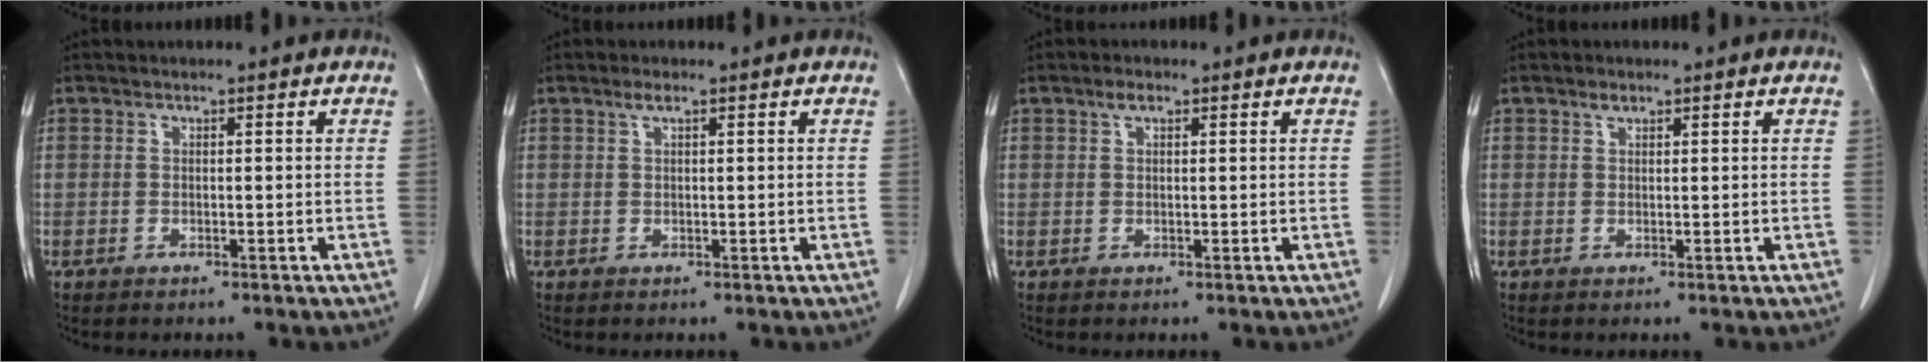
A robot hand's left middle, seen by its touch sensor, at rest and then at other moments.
{"total": 1.1, "force": [0.7, 0.0, 0.9], "torque": [-0.020, 0.003, 0.014]}
{"total": 1.5, "force": [0.9, 0.5, 1.0], "torque": [-0.021, 0.005, 0.016]}
{"total": 1.1, "force": [0.8, 0.4, 0.6], "torque": [-0.014, -0.001, 0.016]}